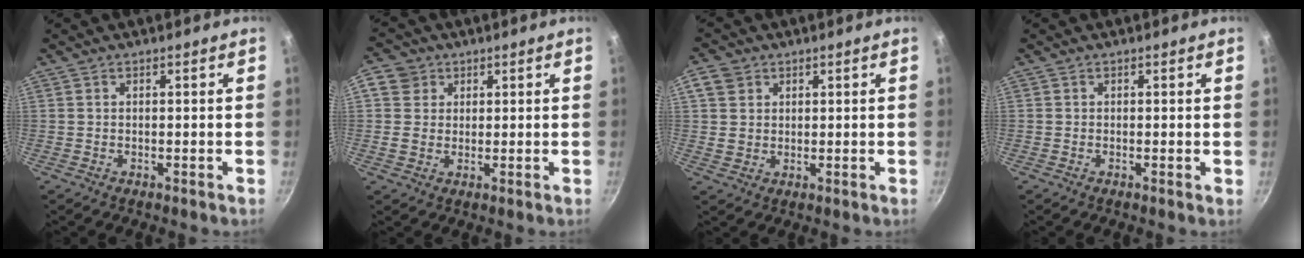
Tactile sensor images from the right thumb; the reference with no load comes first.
{"total": 5.3, "force": [1.8, 4.7, 1.5], "torque": [0.007, 0.003, 0.023]}
{"total": 5.0, "force": [1.9, 4.3, 1.8], "torque": [-0.009, -0.004, 0.033]}
{"total": 0.0}